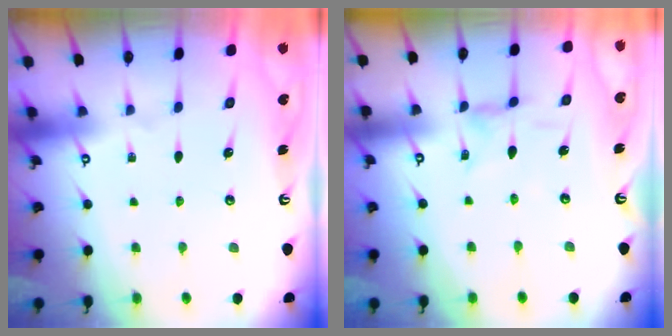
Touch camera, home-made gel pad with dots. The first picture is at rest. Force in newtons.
{"total": 1.9, "press": 1.9, "slide": 0.1}